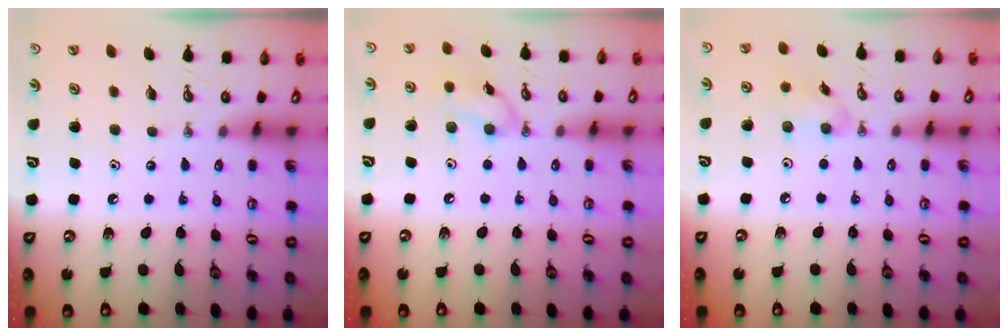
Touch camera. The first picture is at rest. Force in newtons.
{"total": 8.4, "press": 8.4, "slide": 0.4}
{"total": 7.8, "press": 7.8, "slide": 0.2}